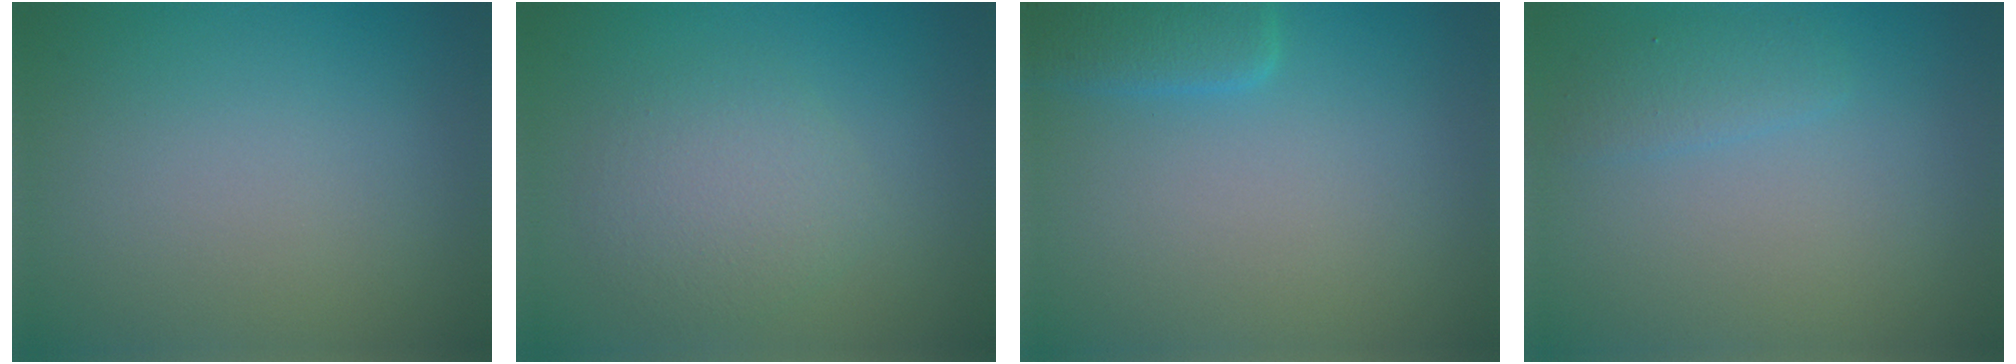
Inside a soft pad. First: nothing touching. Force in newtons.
{"total": 3.0, "press": 3.0, "slide": 0.1}
{"total": 2.9, "press": 2.9, "slide": 0.2}
{"total": 1.6, "press": 1.6, "slide": 0.1}